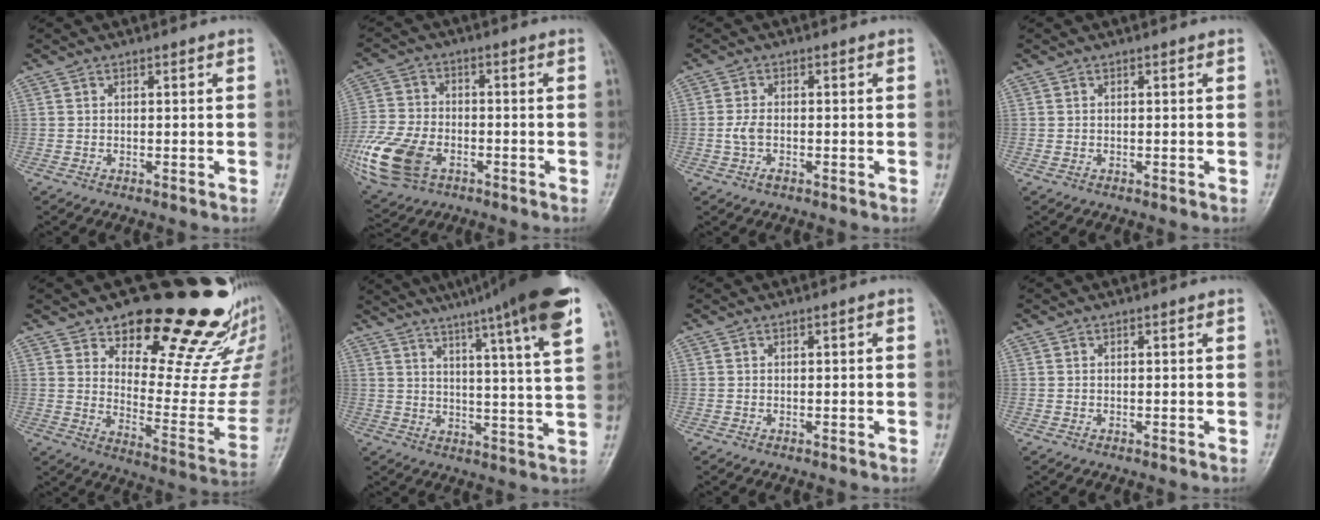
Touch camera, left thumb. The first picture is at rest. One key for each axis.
{"total": 15.1, "fx": -5.5, "fy": 9.8, "fz": 10.0, "tx": -0.220, "ty": 0.002, "tz": -0.102}
{"total": 2.7, "fx": -0.7, "fy": 1.4, "fz": 2.2, "tx": -0.049, "ty": 0.006, "tz": -0.017}
{"total": 0.5, "fx": 0.0, "fy": 0.4, "fz": 0.4, "tx": -0.010, "ty": 0.001, "tz": 0.003}
{"total": 23.3, "fx": 18.8, "fy": 8.3, "fz": 11.1, "tx": -0.088, "ty": -0.145, "tz": 0.253}
{"total": 20.6, "fx": 14.0, "fy": 0.8, "fz": 15.1, "tx": -0.212, "ty": -0.045, "tz": 0.183}
{"total": 0.0}
{"total": 0.0}